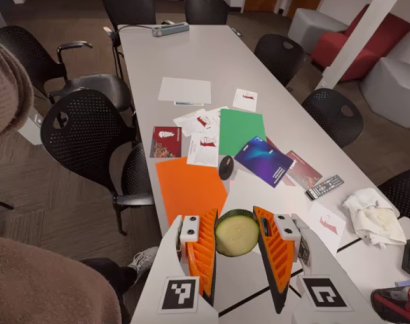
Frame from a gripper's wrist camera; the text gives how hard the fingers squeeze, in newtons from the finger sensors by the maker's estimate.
{"total": 16.1, "left": 17.7, "right": 14.6}